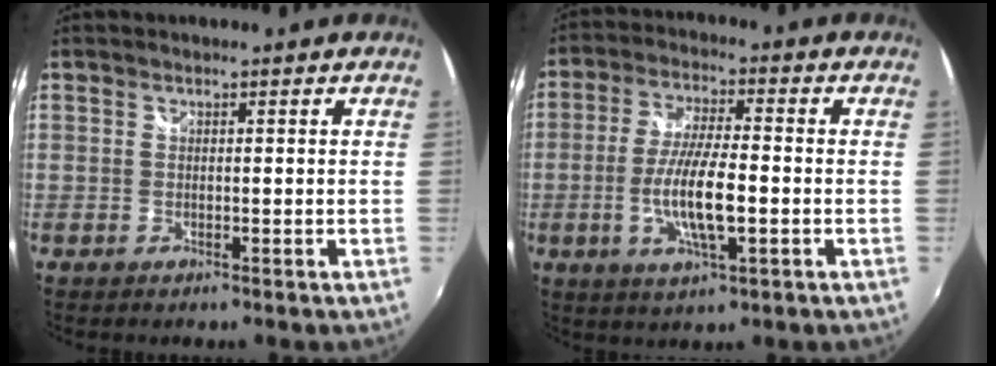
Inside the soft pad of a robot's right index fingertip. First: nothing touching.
{"total": 10.8, "force": [-2.5, 2.4, 10.2], "torque": [-0.200, -0.006, -0.048]}